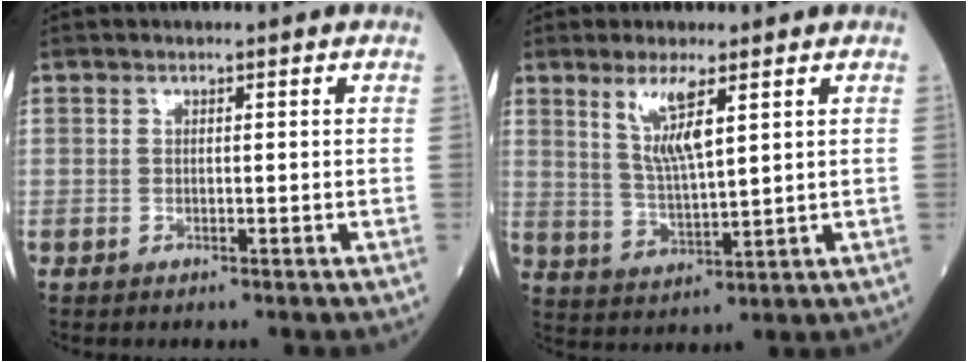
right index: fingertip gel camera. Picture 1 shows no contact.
{"total": 6.8, "force": [3.3, 0.8, 5.9], "torque": [-0.117, -0.010, 0.068]}